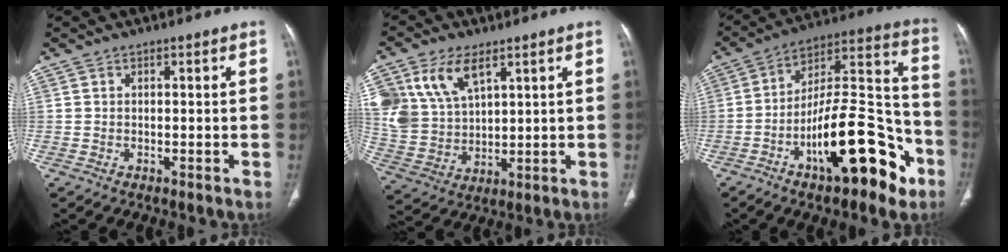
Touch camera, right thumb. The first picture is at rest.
{"total": 13.7, "force": [6.8, 8.2, 8.6], "torque": [-0.167, -0.016, 0.147]}
{"total": 23.5, "force": [-10.6, 8.9, 19.0], "torque": [-0.277, 0.077, -0.167]}